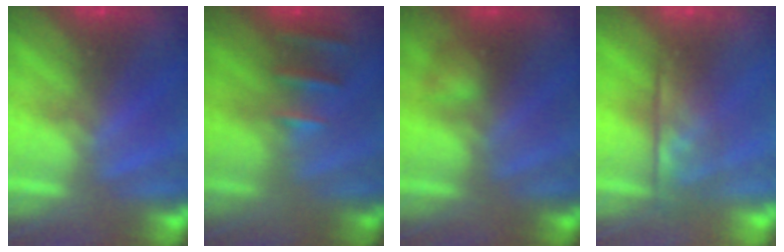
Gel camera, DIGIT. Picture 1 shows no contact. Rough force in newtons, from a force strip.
{"total": 2.4}
{"total": 1.9}
{"total": 4.4}